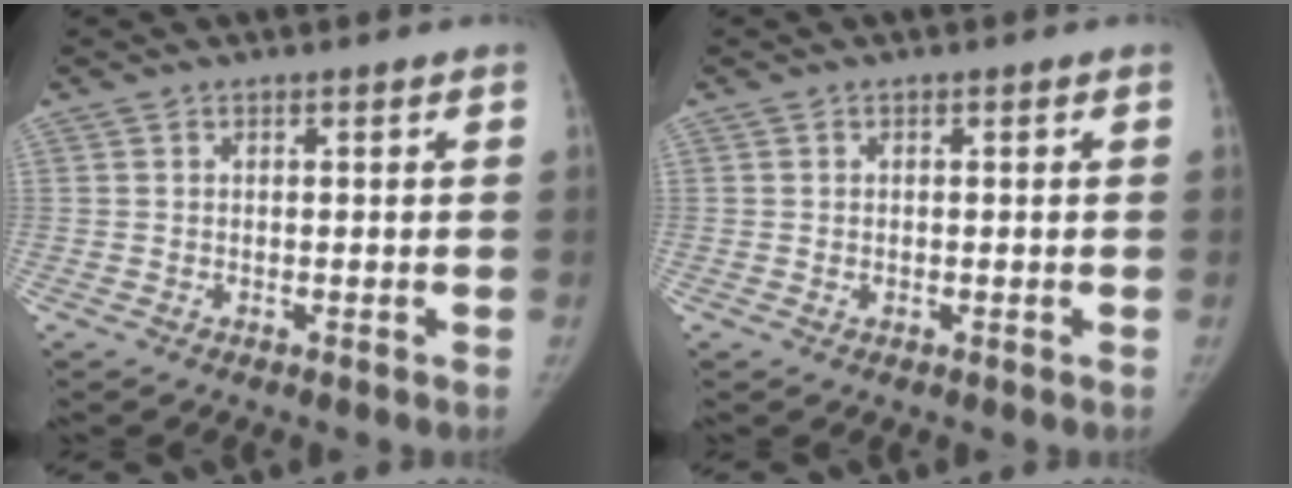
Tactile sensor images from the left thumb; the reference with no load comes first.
{"total": 0.7, "force": [-0.1, 0.6, 0.4], "torque": [-0.005, 0.000, 0.000]}